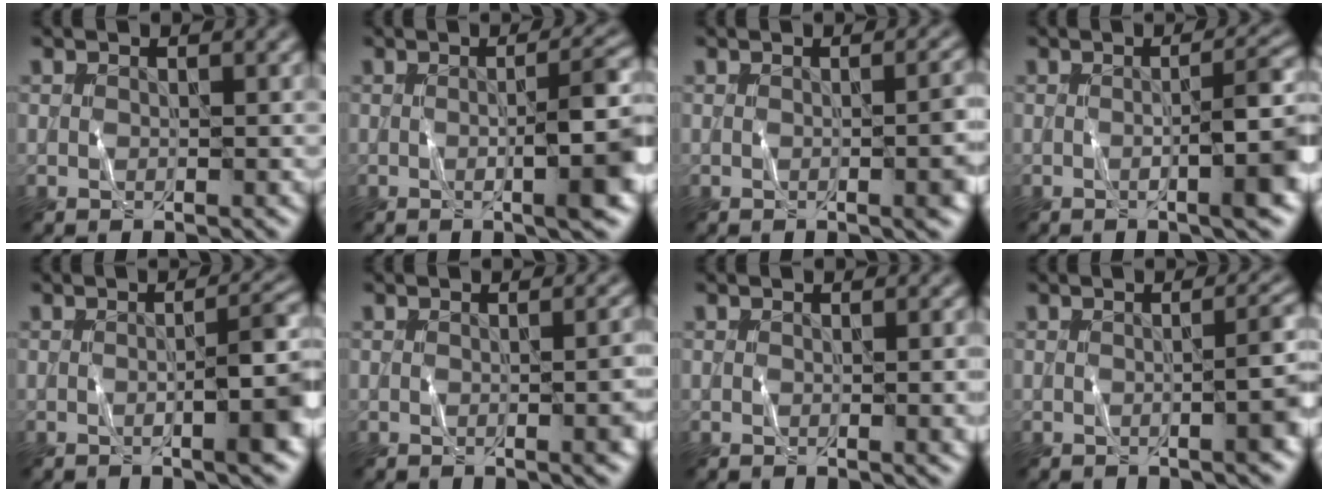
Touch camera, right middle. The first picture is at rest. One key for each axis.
{"total": 6.6, "fx": -0.5, "fy": 1.4, "fz": 6.5, "tx": -0.077, "ty": 0.004, "tz": -0.007}
{"total": 4.0, "fx": -0.4, "fy": 1.2, "fz": 3.8, "tx": -0.031, "ty": 0.005, "tz": -0.004}
{"total": 5.9, "fx": -0.7, "fy": 1.2, "fz": 5.7, "tx": -0.070, "ty": 0.006, "tz": -0.012}
{"total": 5.5, "fx": -0.9, "fy": 1.1, "fz": 5.4, "tx": -0.066, "ty": 0.008, "tz": -0.015}
{"total": 3.5, "fx": -0.4, "fy": 1.1, "fz": 3.3, "tx": -0.023, "ty": 0.006, "tz": -0.002}
{"total": 2.5, "fx": -0.1, "fy": 0.7, "fz": 2.3, "tx": -0.021, "ty": 0.000, "tz": -0.005}
{"total": 4.0, "fx": -0.5, "fy": 1.0, "fz": 3.8, "tx": -0.037, "ty": 0.010, "tz": -0.009}